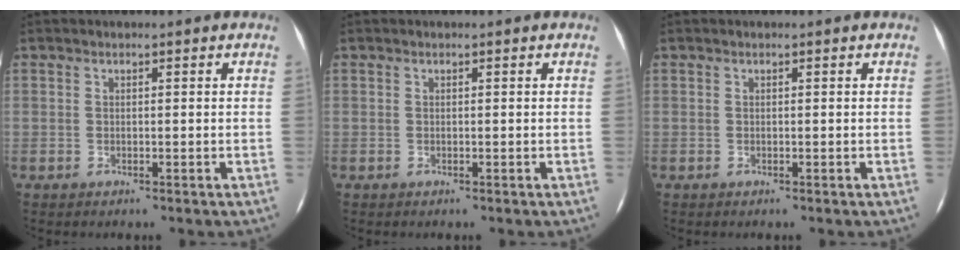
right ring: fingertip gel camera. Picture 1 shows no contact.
{"total": 0.0}
{"total": 0.0}